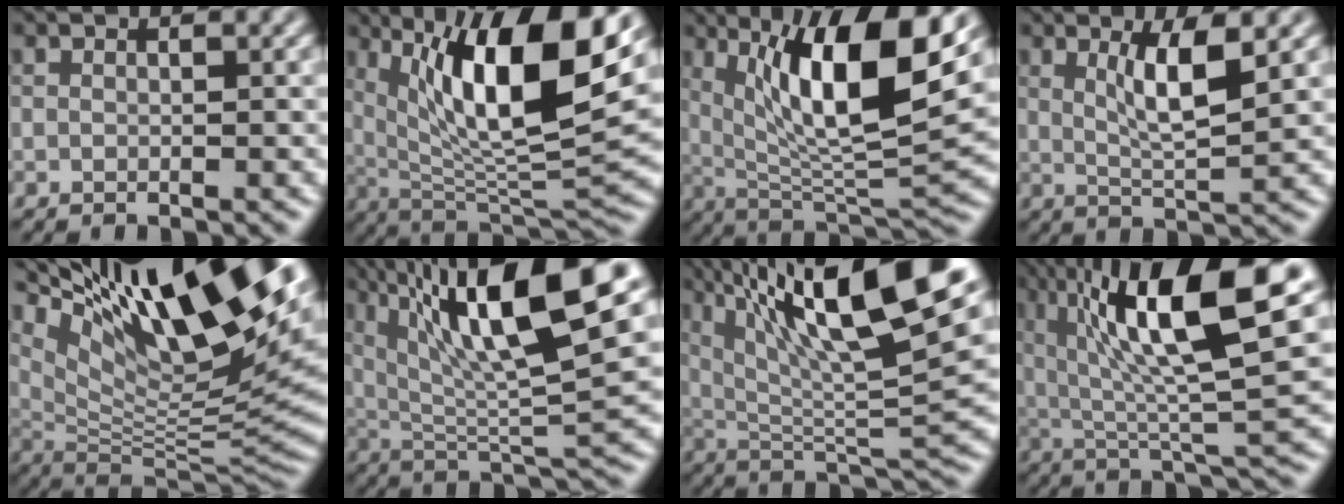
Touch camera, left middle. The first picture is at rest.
{"total": 13.4, "force": [5.0, 3.8, 11.8], "torque": [-0.188, -0.004, 0.090]}
{"total": 11.9, "force": [4.4, 2.9, 10.7], "torque": [-0.167, -0.007, 0.082]}
{"total": 4.3, "force": [1.4, 0.8, 3.9], "torque": [-0.074, -0.005, 0.028]}
{"total": 17.8, "force": [9.2, 5.1, 14.4], "torque": [-0.248, 0.016, 0.165]}
{"total": 13.7, "force": [6.0, 2.7, 12.0], "torque": [-0.202, 0.013, 0.107]}
{"total": 15.0, "force": [7.0, 3.4, 12.8], "torque": [-0.212, 0.011, 0.124]}
{"total": 14.5, "force": [5.4, 3.1, 13.2], "torque": [-0.213, 0.022, 0.089]}